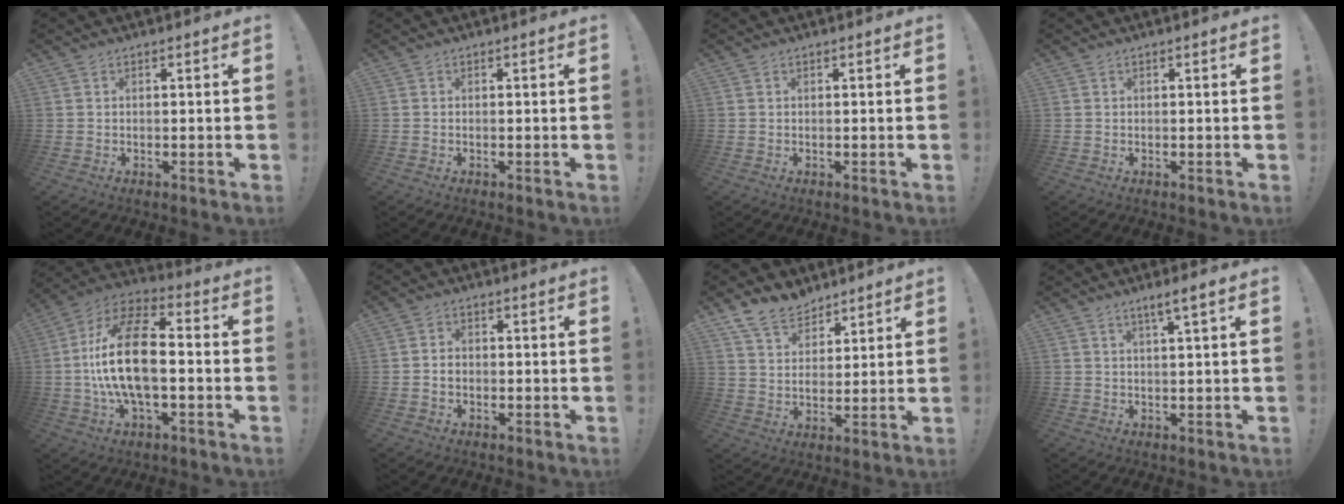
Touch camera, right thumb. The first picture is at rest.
{"total": 0.0}
{"total": 0.0}
{"total": 0.0}
{"total": 19.8, "force": [-1.5, 9.3, 17.4], "torque": [-0.325, 0.015, -0.028]}
{"total": 2.4, "force": [-0.7, 2.0, 1.3], "torque": [-0.015, 0.006, -0.014]}
{"total": 10.3, "force": [8.0, 5.7, 3.1], "torque": [-0.063, -0.050, 0.158]}
{"total": 3.6, "force": [1.8, -0.2, 3.2], "torque": [-0.053, -0.006, 0.026]}